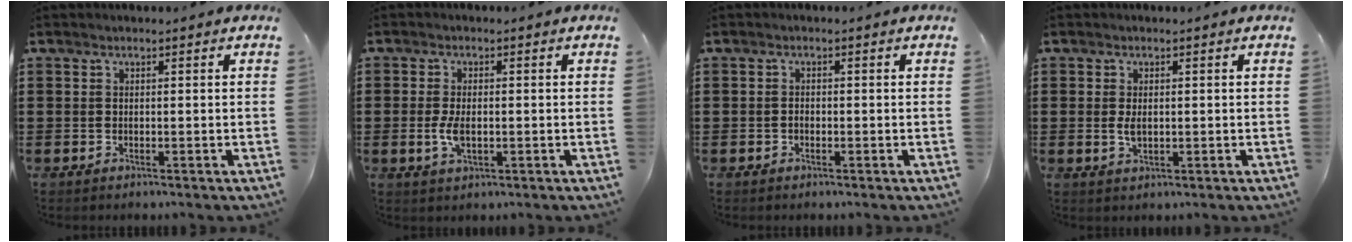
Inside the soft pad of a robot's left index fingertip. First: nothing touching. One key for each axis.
{"total": 3.7, "fx": -0.5, "fy": 1.8, "fz": 3.2, "tx": -0.073, "ty": -0.002, "tz": -0.011}
{"total": 0.9, "fx": -0.3, "fy": 0.6, "fz": 0.6, "tx": -0.014, "ty": -0.001, "tz": -0.006}
{"total": 2.4, "fx": 0.0, "fy": 1.2, "fz": 2.1, "tx": -0.048, "ty": 0.000, "tz": -0.003}